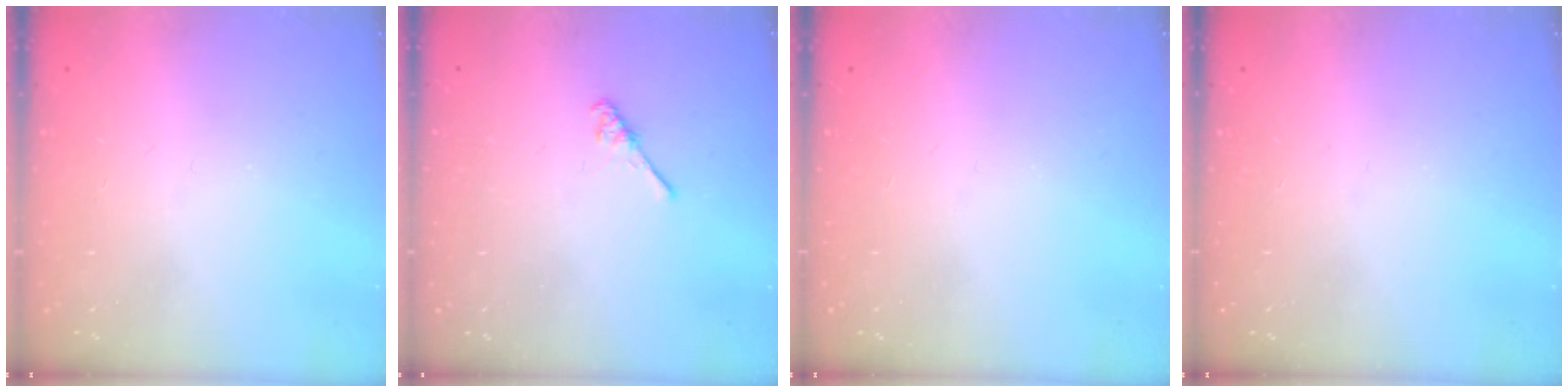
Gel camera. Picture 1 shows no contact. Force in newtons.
{"total": 3.1, "press": 3.1, "slide": 0.5}
{"total": 0.0}
{"total": 0.0}